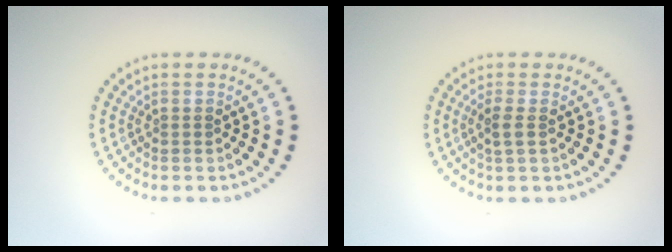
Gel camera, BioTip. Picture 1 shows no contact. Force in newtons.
{"total": 1.3, "press": 1.2, "slide": 0.6}